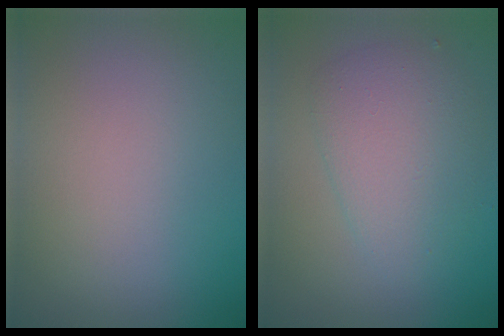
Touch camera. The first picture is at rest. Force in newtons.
{"total": 3.8, "press": 3.8, "slide": 0.1}